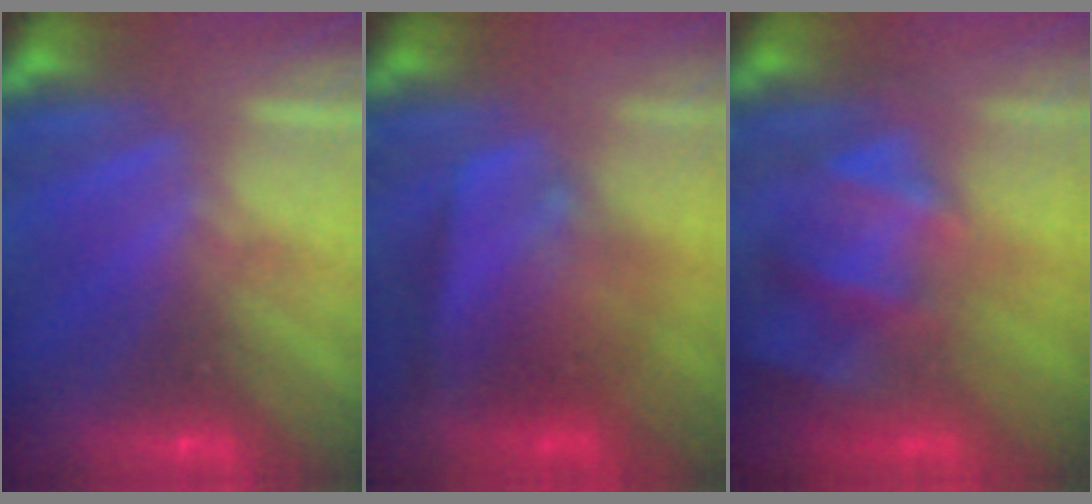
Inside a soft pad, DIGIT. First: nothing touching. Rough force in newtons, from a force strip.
{"total": 3.5}
{"total": 4.9}